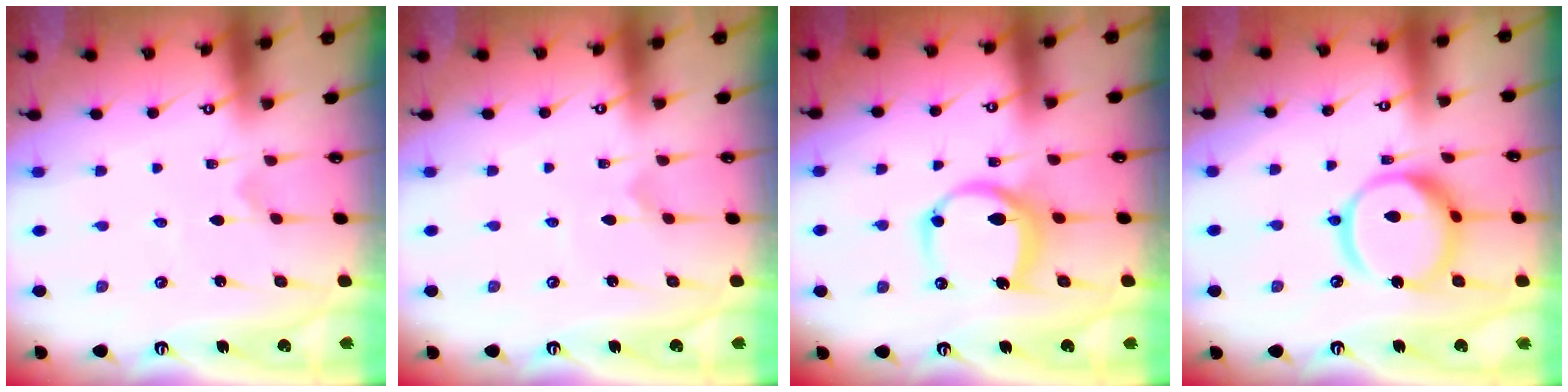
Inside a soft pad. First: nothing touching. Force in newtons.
{"total": 0.7, "press": 0.7, "slide": 0.0}
{"total": 10.3, "press": 10.3, "slide": 0.3}
{"total": 15.8, "press": 15.7, "slide": 1.8}